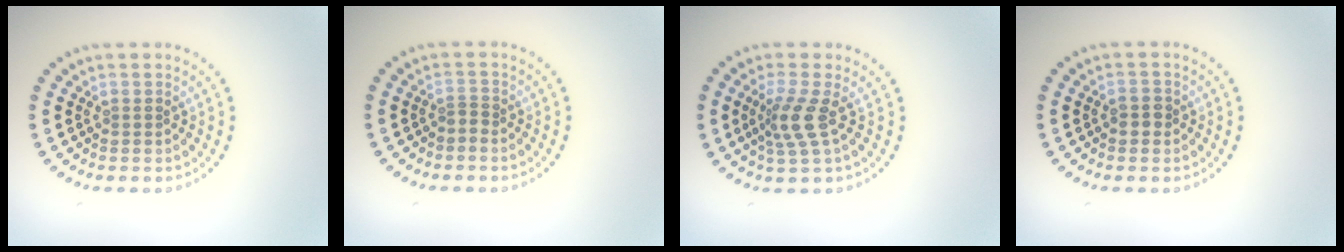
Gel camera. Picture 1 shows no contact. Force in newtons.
{"total": 0.7, "press": 0.4, "slide": 0.6}
{"total": 2.9, "press": 2.1, "slide": 2.0}
{"total": 1.4, "press": 1.4, "slide": 0.3}